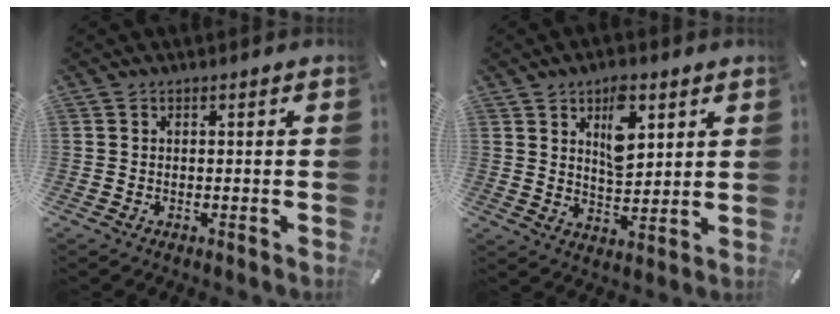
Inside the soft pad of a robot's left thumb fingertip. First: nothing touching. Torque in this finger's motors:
{"motor_torque": [1.93, 1.13, 0.81, -1.09, 0.29]}